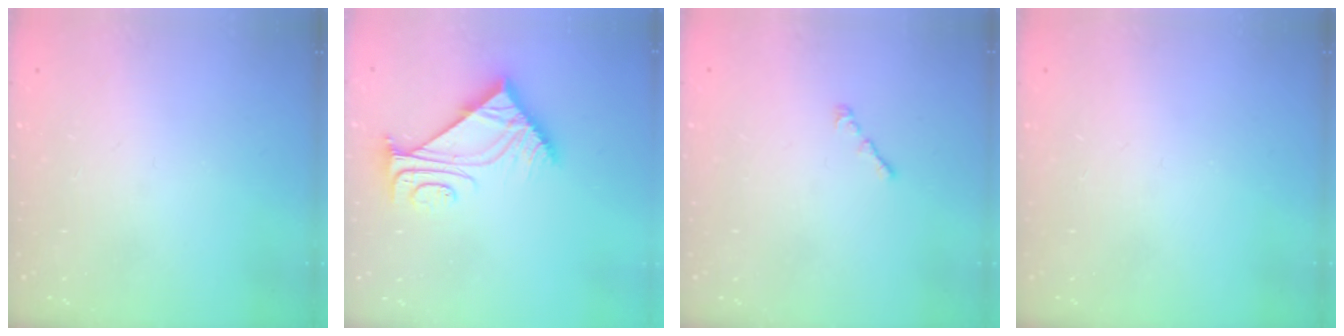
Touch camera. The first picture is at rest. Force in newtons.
{"total": 7.5, "press": 7.4, "slide": 0.8}
{"total": 1.0, "press": 0.9, "slide": 0.5}
{"total": 0.0}